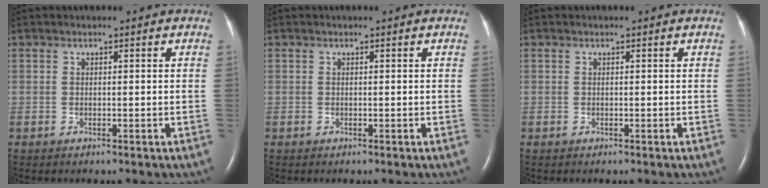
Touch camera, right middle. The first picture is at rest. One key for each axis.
{"total": 0.0}
{"total": 0.0}